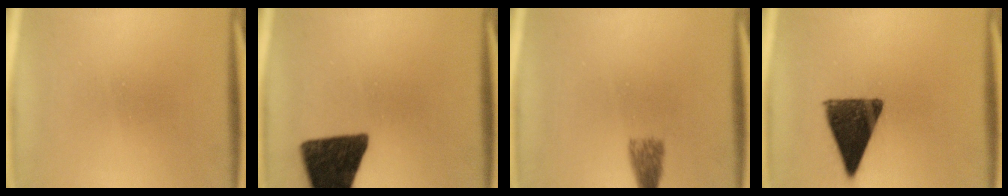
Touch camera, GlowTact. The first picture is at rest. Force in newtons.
{"total": 15.5}
{"total": 2.7}
{"total": 12.7}